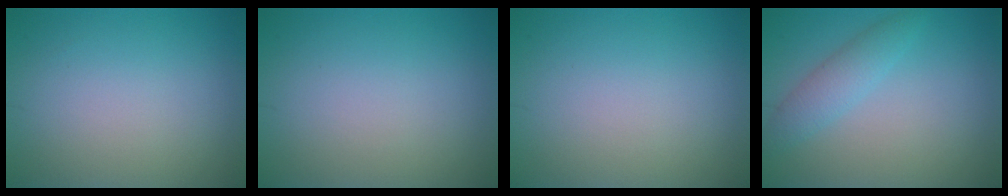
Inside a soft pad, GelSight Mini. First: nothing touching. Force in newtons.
{"total": 0.0}
{"total": 0.0}
{"total": 2.5, "press": 2.5, "slide": 0.2}